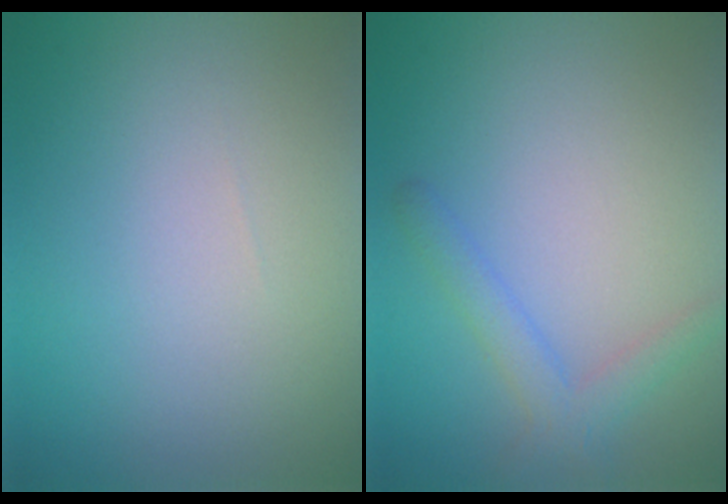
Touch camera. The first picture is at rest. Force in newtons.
{"total": 2.5, "press": 2.5, "slide": 0.2}